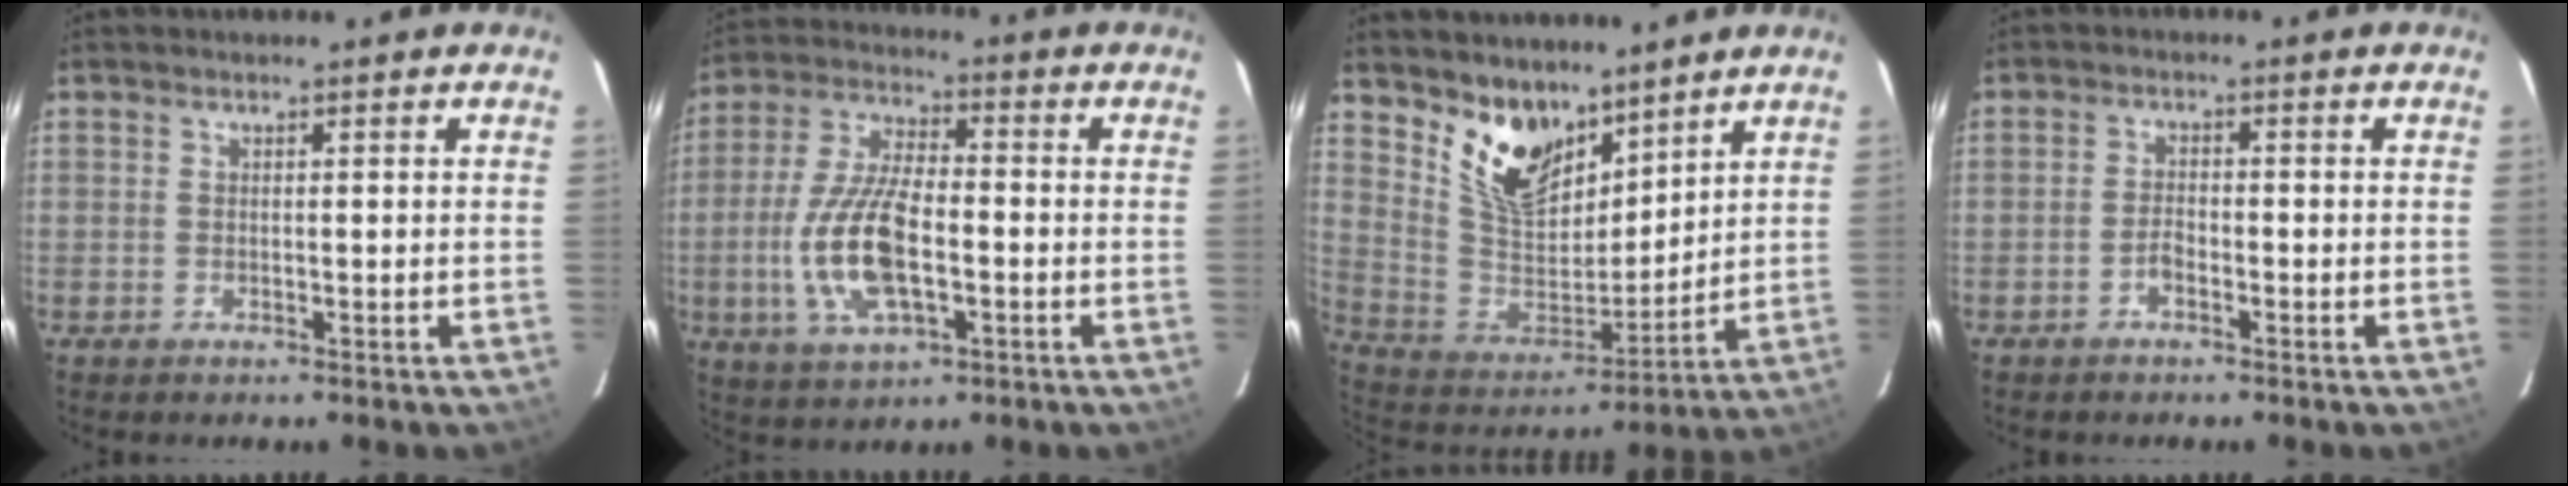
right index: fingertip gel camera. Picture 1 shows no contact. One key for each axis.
{"total": 14.3, "fx": -3.2, "fy": 5.9, "fz": 12.7, "tx": -0.270, "ty": -0.002, "tz": -0.060}
{"total": 13.5, "fx": 9.5, "fy": 7.1, "fz": 6.6, "tx": -0.135, "ty": -0.004, "tz": 0.191}
{"total": 2.0, "fx": -1.4, "fy": 0.8, "fz": 1.2, "tx": -0.027, "ty": 0.006, "tz": -0.028}